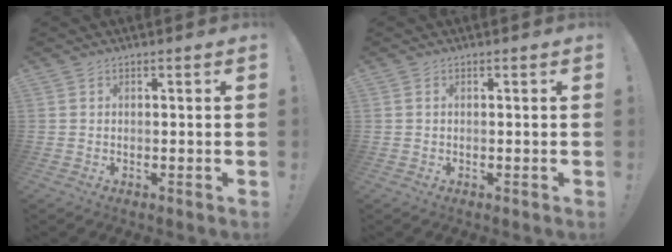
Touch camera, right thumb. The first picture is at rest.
{"total": 0.0}